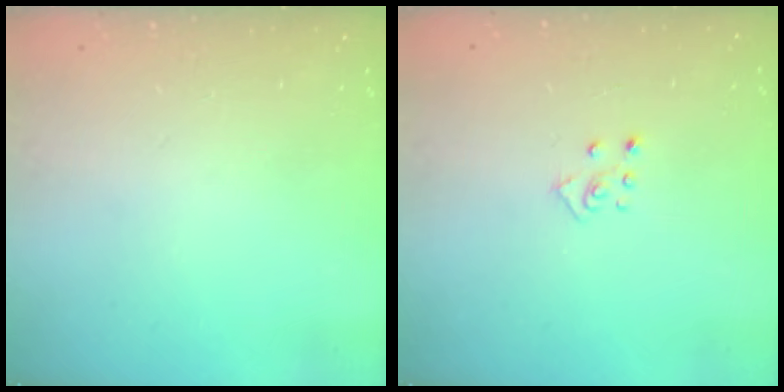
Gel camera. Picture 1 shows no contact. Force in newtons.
{"total": 3.9, "press": 3.8, "slide": 0.3}